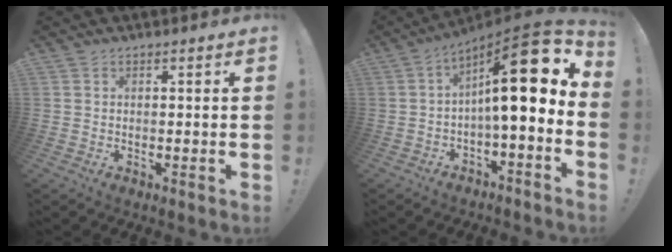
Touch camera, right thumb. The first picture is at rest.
{"total": 18.9, "force": [4.1, 4.5, 17.9], "torque": [-0.267, -0.026, 0.063]}